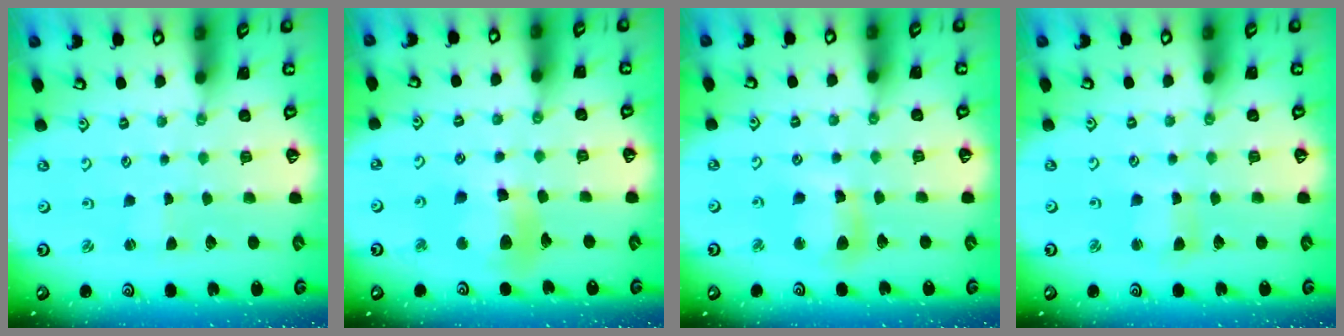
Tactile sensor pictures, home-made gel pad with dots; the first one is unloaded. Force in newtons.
{"total": 11.3, "press": 11.2, "slide": 1.6}
{"total": 8.9, "press": 8.9, "slide": 1.1}
{"total": 2.5, "press": 2.5, "slide": 0.3}